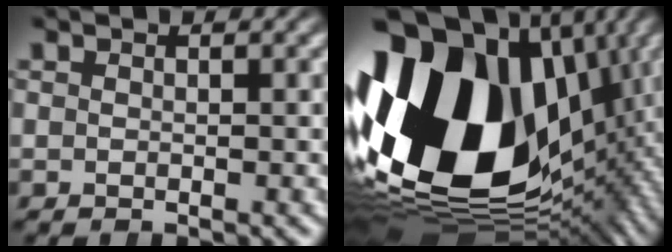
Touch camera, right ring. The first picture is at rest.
{"total": 34.5, "force": [-0.7, 23.0, 25.7], "torque": [-0.416, -0.043, 0.008]}